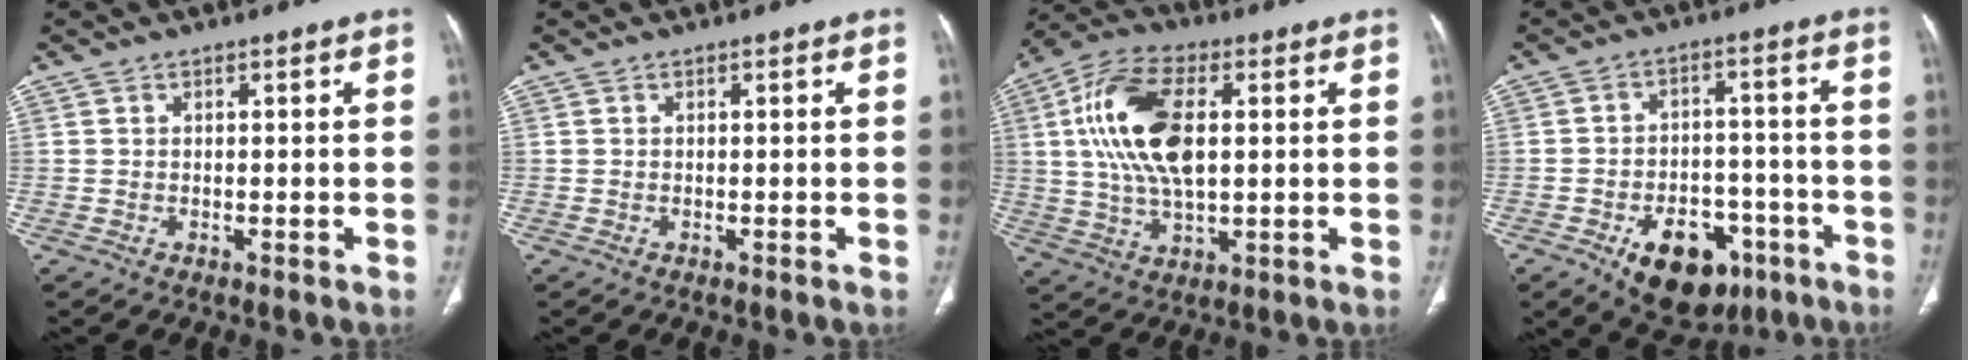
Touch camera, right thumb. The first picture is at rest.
{"total": 0.0}
{"total": 16.4, "force": [2.9, 8.3, 13.8], "torque": [-0.274, 0.009, 0.052]}
{"total": 13.8, "force": [-7.0, 8.6, 8.2], "torque": [-0.082, 0.036, -0.093]}